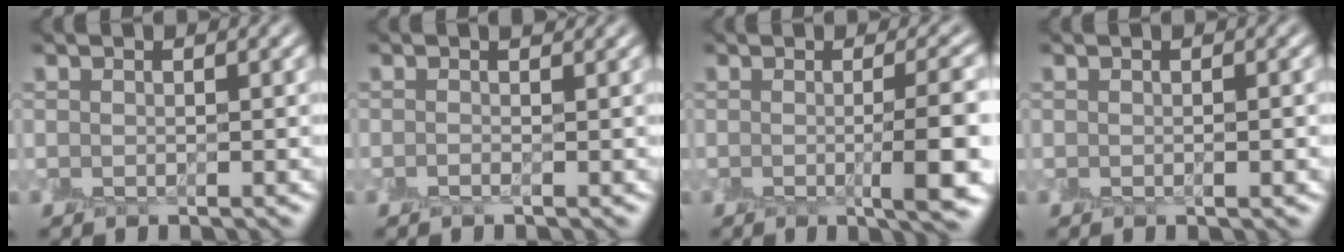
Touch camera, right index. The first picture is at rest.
{"total": 0.7, "force": [0.1, 0.2, 0.6], "torque": [-0.012, 0.000, -0.004]}
{"total": 5.8, "force": [-0.6, 1.1, 5.6], "torque": [-0.070, 0.002, -0.005]}
{"total": 0.6, "force": [-0.1, 0.1, 0.5], "torque": [-0.005, 0.000, -0.002]}